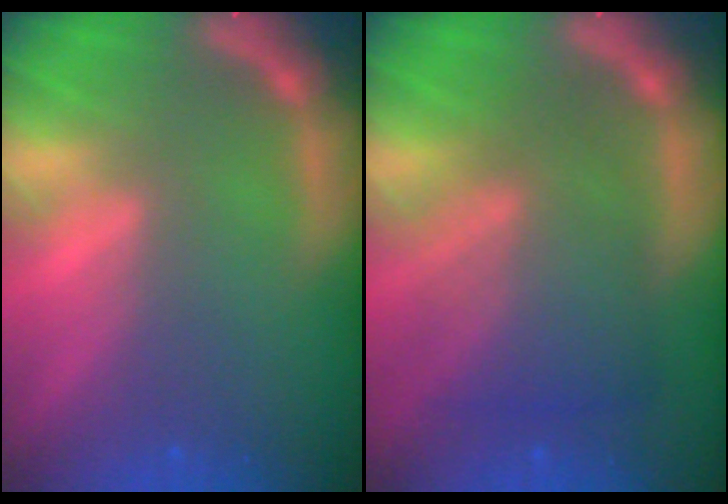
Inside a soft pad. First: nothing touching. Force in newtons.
{"total": 7.6}